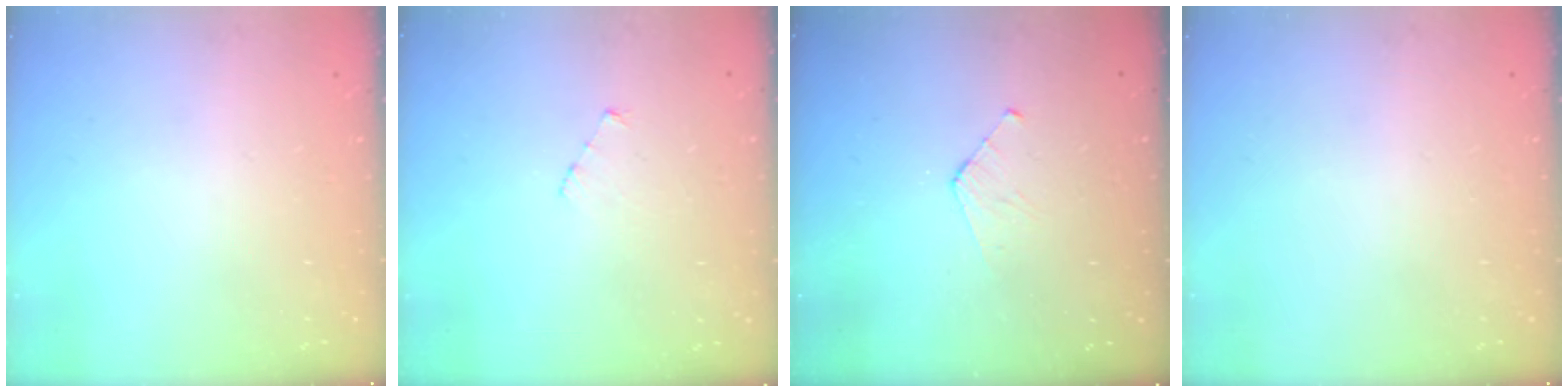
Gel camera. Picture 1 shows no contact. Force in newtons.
{"total": 2.6, "press": 2.6, "slide": 0.3}
{"total": 3.1, "press": 3.0, "slide": 0.3}
{"total": 0.0}